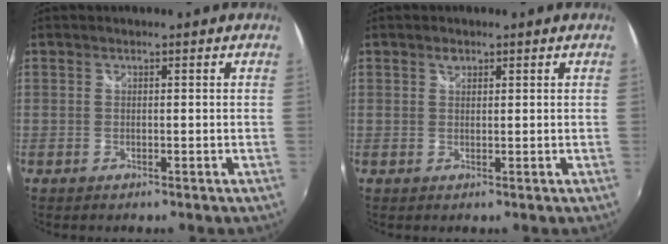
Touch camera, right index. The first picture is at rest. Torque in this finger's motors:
{"motor_torque": [0.00, 0.00, 0.00, 0.01]}